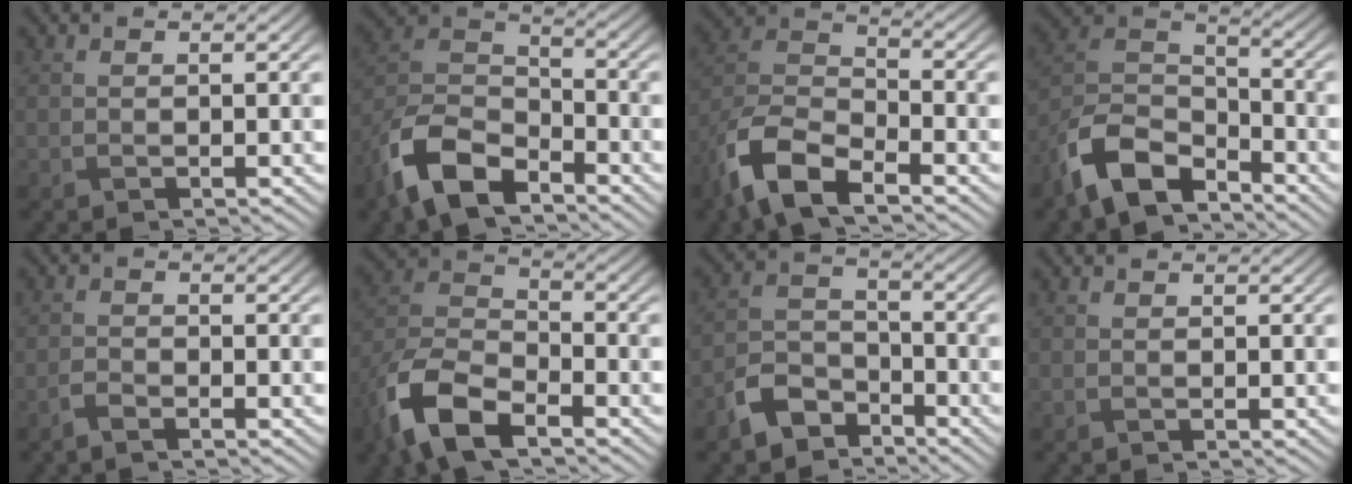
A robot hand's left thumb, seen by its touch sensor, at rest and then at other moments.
{"total": 12.1, "force": [-7.9, 5.9, 7.0], "torque": [-0.161, -0.012, -0.166]}
{"total": 11.1, "force": [-7.3, 4.6, 7.0], "torque": [-0.151, -0.011, -0.161]}
{"total": 10.9, "force": [-7.7, 5.0, 5.8], "torque": [-0.130, -0.010, -0.165]}
{"total": 1.5, "force": [-1.2, 0.4, 0.8], "torque": [-0.021, 0.001, -0.029]}
{"total": 11.9, "force": [-7.4, 5.5, 7.5], "torque": [-0.169, -0.017, -0.159]}
{"total": 6.8, "force": [-5.0, 3.7, 2.7], "torque": [-0.061, -0.001, -0.116]}
{"total": 0.0}